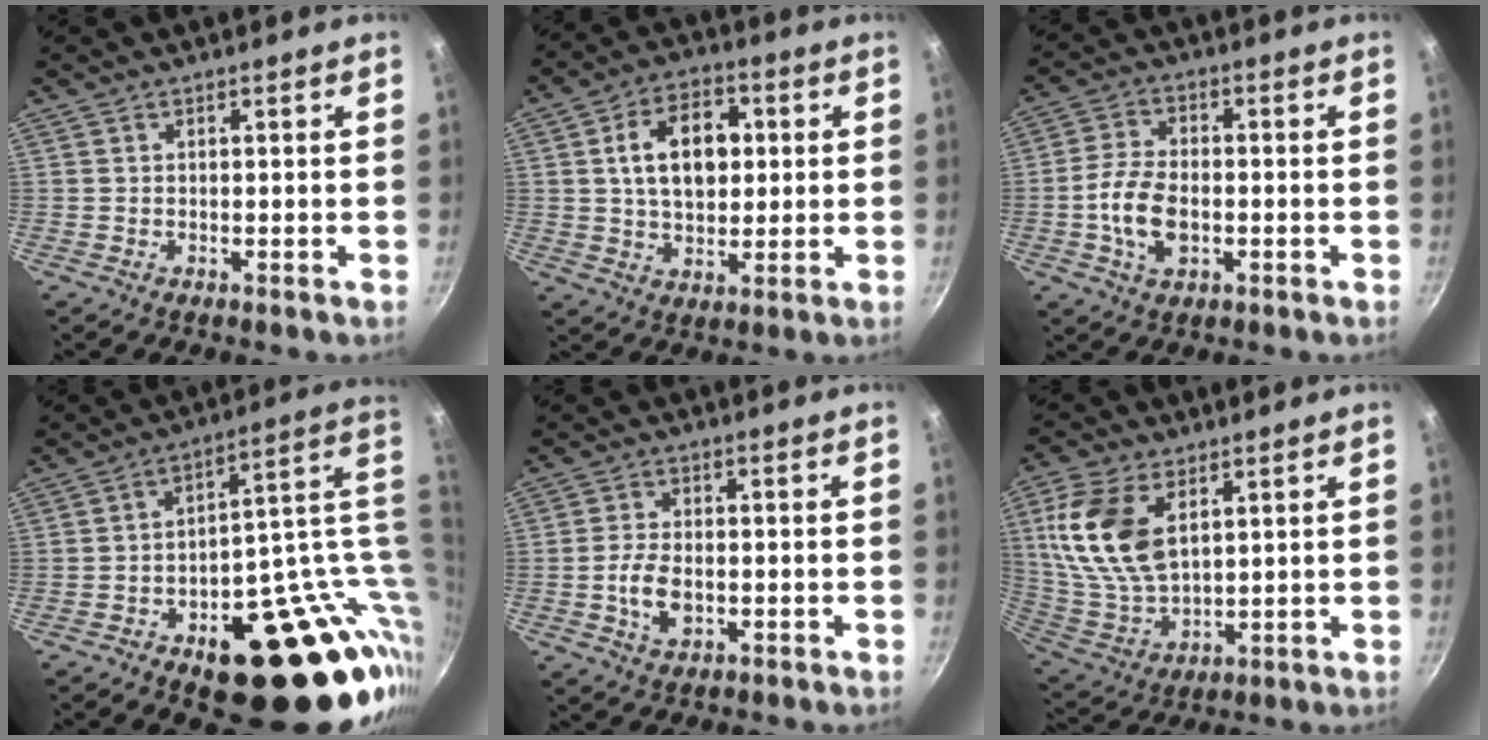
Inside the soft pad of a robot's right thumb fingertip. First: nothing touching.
{"total": 13.0, "force": [2.1, 8.6, 9.5], "torque": [-0.126, 0.008, 0.032]}
{"total": 9.8, "force": [-2.1, 5.9, 7.5], "torque": [-0.141, 0.022, -0.046]}
{"total": 28.8, "force": [-2.0, 15.9, 24.0], "torque": [-0.244, 0.021, 0.001]}
{"total": 6.2, "force": [-1.3, 3.7, 4.8], "torque": [-0.092, 0.008, -0.025]}
{"total": 16.2, "force": [5.1, 9.4, 12.2], "torque": [-0.233, -0.017, 0.114]}